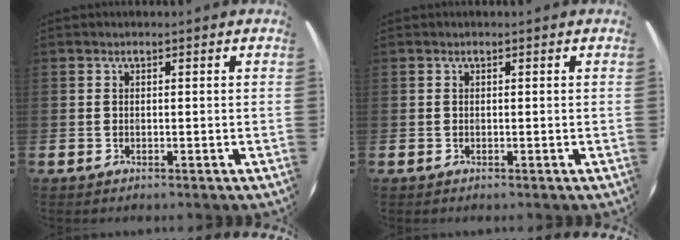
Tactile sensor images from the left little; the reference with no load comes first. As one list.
[{"total": 0.0}]